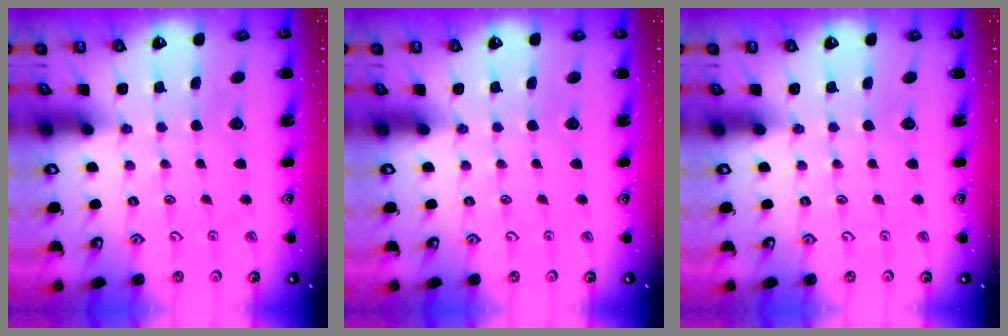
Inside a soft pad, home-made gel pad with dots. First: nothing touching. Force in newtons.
{"total": 0.0}
{"total": 0.0}